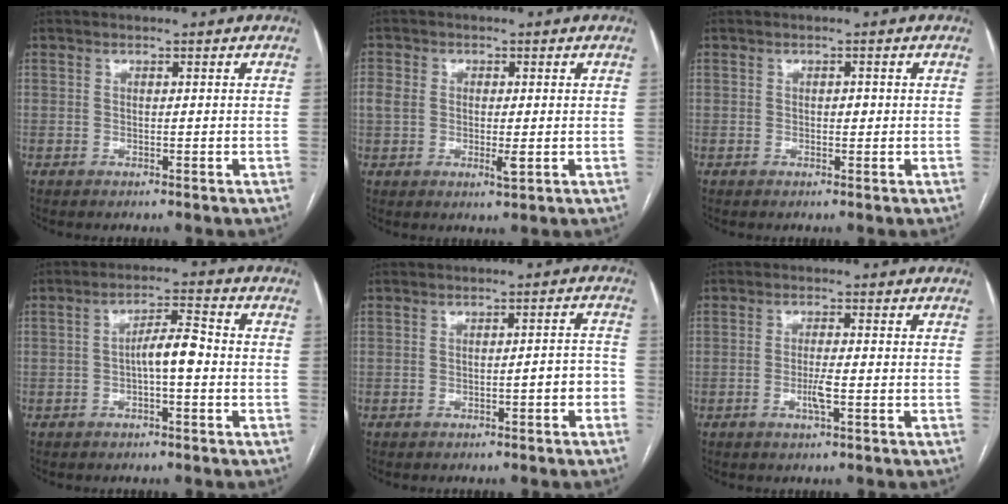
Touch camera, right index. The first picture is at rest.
{"total": 4.5, "force": [-0.3, 2.3, 3.9], "torque": [-0.075, 0.001, -0.002]}
{"total": 0.9, "force": [0.0, 0.6, 0.7], "torque": [-0.008, 0.001, -0.001]}
{"total": 5.0, "force": [-0.8, 1.0, 4.8], "torque": [-0.081, 0.015, -0.014]}
{"total": 3.1, "force": [-1.5, 0.6, 2.6], "torque": [-0.030, 0.014, -0.020]}
{"total": 2.8, "force": [-1.0, 0.1, 2.7], "torque": [-0.054, -0.003, -0.018]}